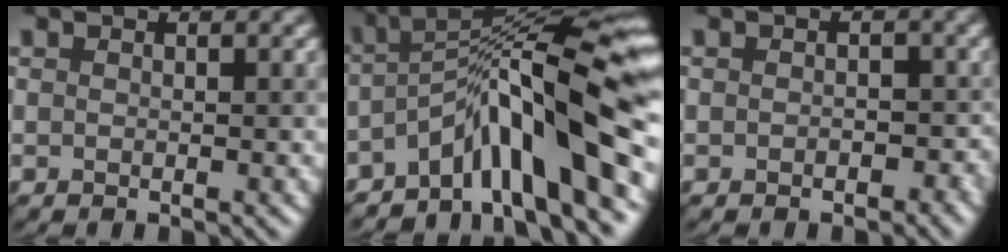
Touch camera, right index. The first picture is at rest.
{"total": 11.3, "force": [-4.2, 2.4, 10.2], "torque": [-0.142, 0.023, -0.077]}
{"total": 2.1, "force": [-0.6, 1.5, 1.3], "torque": [-0.007, -0.004, -0.013]}